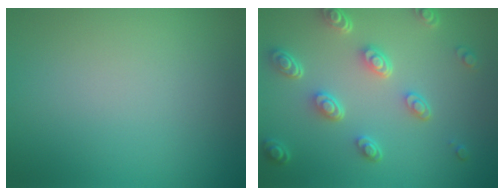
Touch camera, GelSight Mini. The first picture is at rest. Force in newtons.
{"total": 5.2, "press": 3.9, "slide": 3.4}